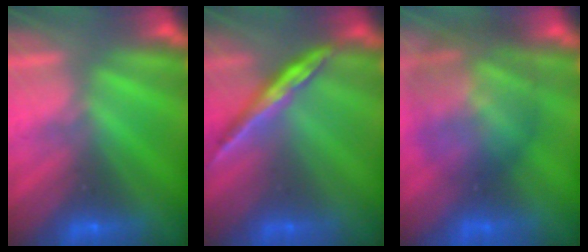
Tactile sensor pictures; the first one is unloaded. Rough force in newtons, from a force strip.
{"total": 1.7}
{"total": 10.7}